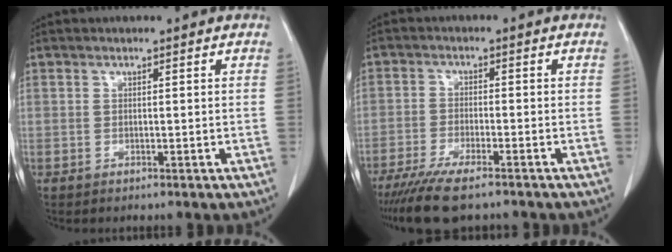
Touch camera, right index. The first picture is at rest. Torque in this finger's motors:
{"motor_torque": [1.08, -1.04, 0.22, 0.10]}